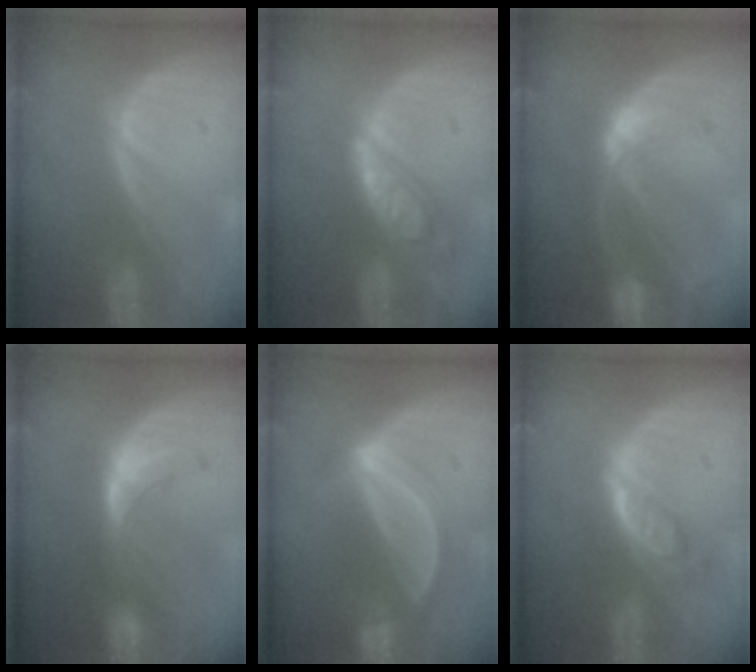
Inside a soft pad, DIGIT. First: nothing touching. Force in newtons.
{"total": 6.0, "press": 5.9, "slide": 0.4}
{"total": 7.5, "press": 6.6, "slide": 3.7}
{"total": 7.4, "press": 6.7, "slide": 2.9}
{"total": 5.0, "press": 4.9, "slide": 0.7}
{"total": 4.9, "press": 4.6, "slide": 1.9}